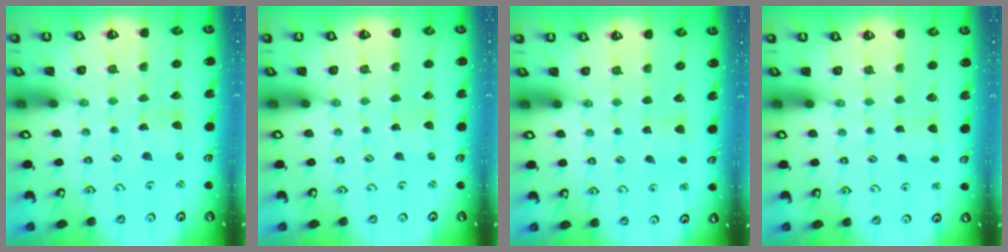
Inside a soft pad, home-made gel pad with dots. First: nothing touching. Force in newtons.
{"total": 0.0}
{"total": 4.0, "press": 3.9, "slide": 0.5}
{"total": 2.1, "press": 2.0, "slide": 0.4}